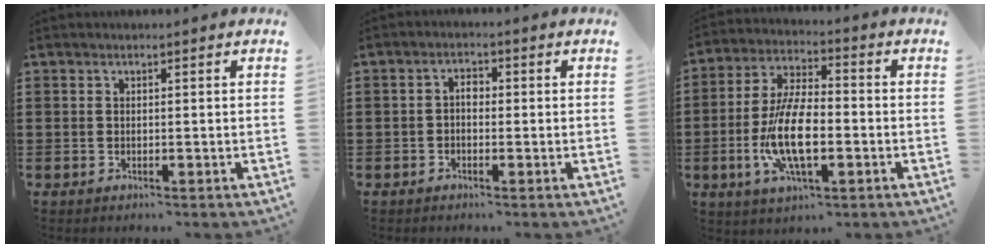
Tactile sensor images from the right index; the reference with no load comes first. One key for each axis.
{"total": 2.1, "fx": -0.3, "fy": 1.2, "fz": 1.7, "tx": -0.032, "ty": 0.006, "tz": -0.007}
{"total": 11.5, "fx": -2.6, "fy": 4.7, "fz": 10.2, "tx": -0.229, "ty": -0.011, "tz": -0.053}